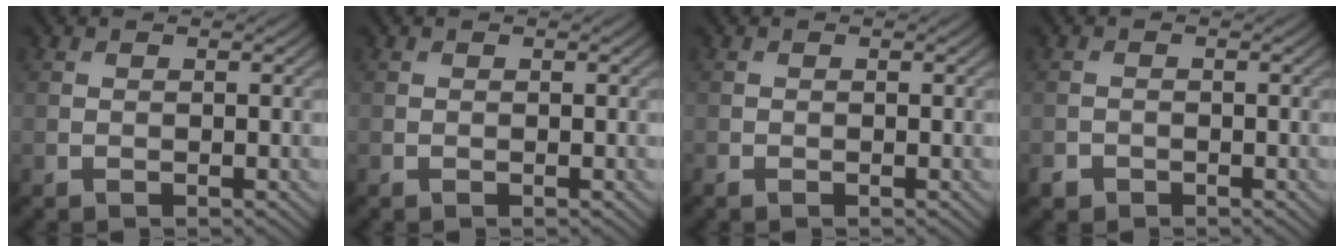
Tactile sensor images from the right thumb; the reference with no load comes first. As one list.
[{"total": 0.0}, {"total": 0.6, "force": [-0.5, 0.2, 0.2], "torque": [-0.004, -0.003, -0.011]}, {"total": 1.2, "force": [-0.9, 0.8, 0.2], "torque": [-0.002, -0.002, -0.020]}]